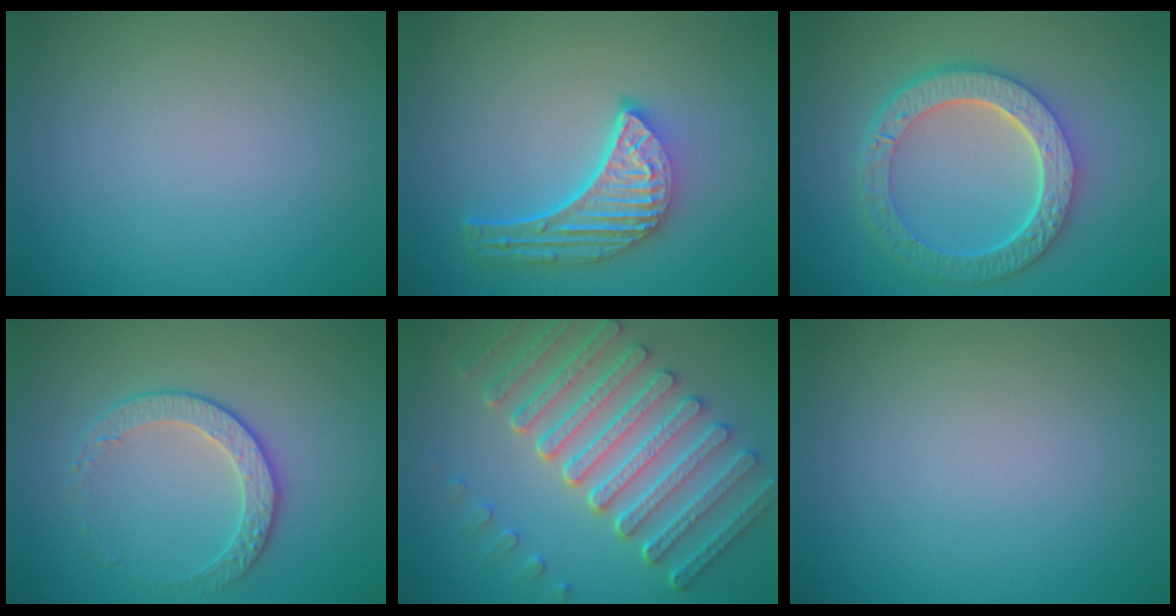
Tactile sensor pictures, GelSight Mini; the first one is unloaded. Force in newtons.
{"total": 5.4, "press": 4.1, "slide": 3.5}
{"total": 6.4, "press": 4.9, "slide": 4.1}
{"total": 2.4, "press": 1.9, "slide": 1.5}
{"total": 8.3, "press": 6.3, "slide": 5.4}
{"total": 0.0}